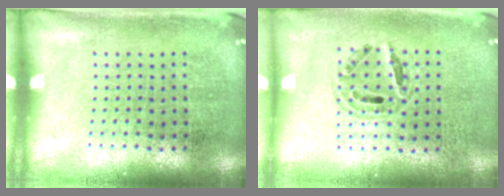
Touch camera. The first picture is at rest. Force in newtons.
{"total": 0.7, "press": 0.7, "slide": 0.1}